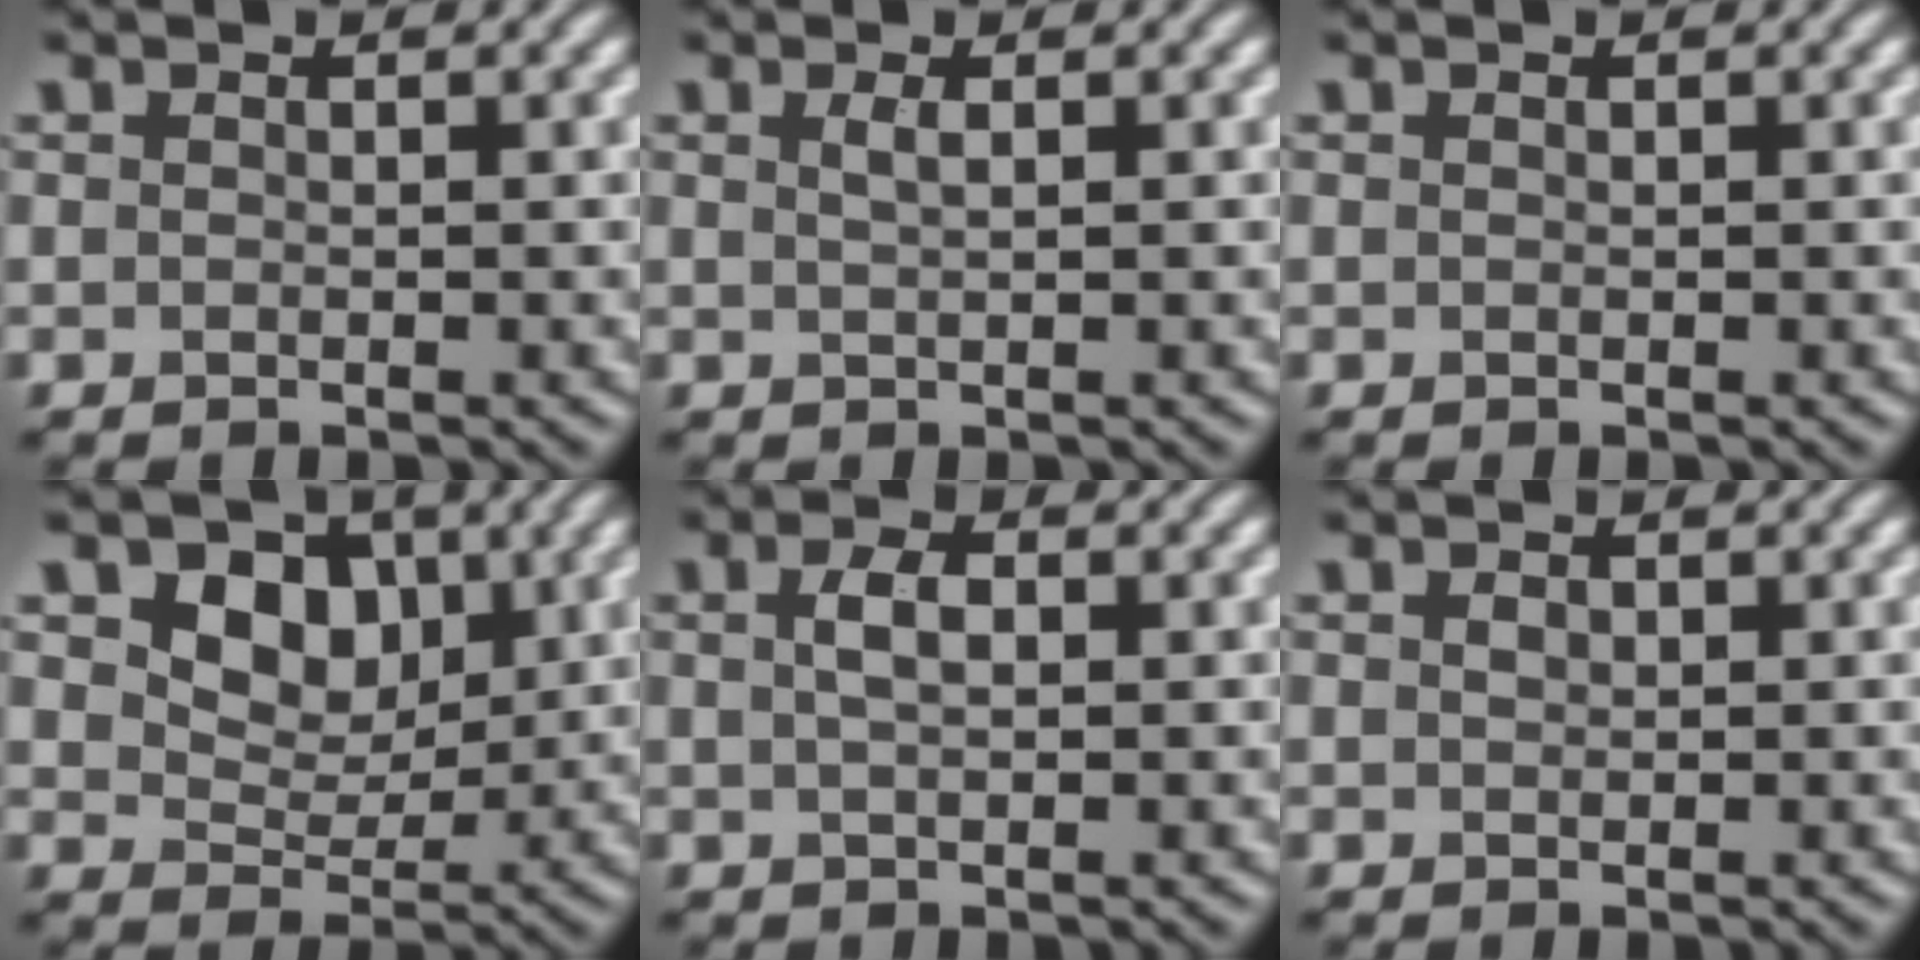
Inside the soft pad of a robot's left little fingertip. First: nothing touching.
{"total": 1.2, "force": [0.4, 0.4, 1.0], "torque": [-0.017, 0.004, 0.007]}
{"total": 0.0}
{"total": 5.4, "force": [2.1, 3.9, 2.9], "torque": [-0.060, -0.016, 0.035]}
{"total": 2.1, "force": [0.4, 1.0, 1.8], "torque": [-0.039, 0.004, 0.006]}
{"total": 0.7, "force": [0.2, 0.5, 0.4], "torque": [-0.010, 0.001, 0.003]}